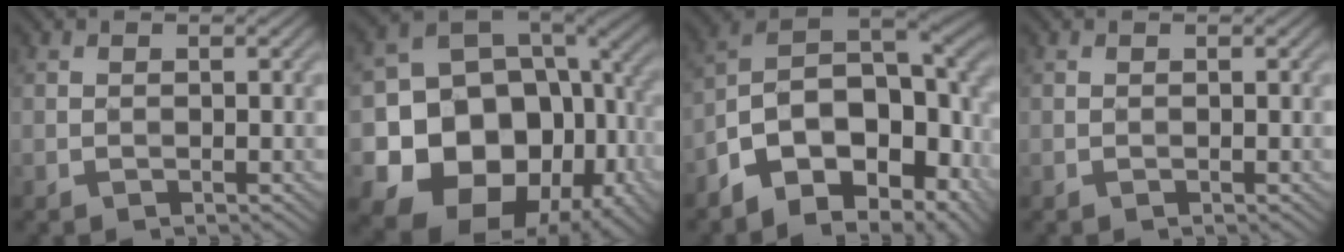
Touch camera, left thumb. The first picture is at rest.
{"total": 18.9, "force": [-5.8, 15.0, 9.9], "torque": [-0.203, -0.051, -0.070]}
{"total": 15.4, "force": [-6.4, 8.3, 11.2], "torque": [-0.208, -0.020, -0.105]}
{"total": 0.0}